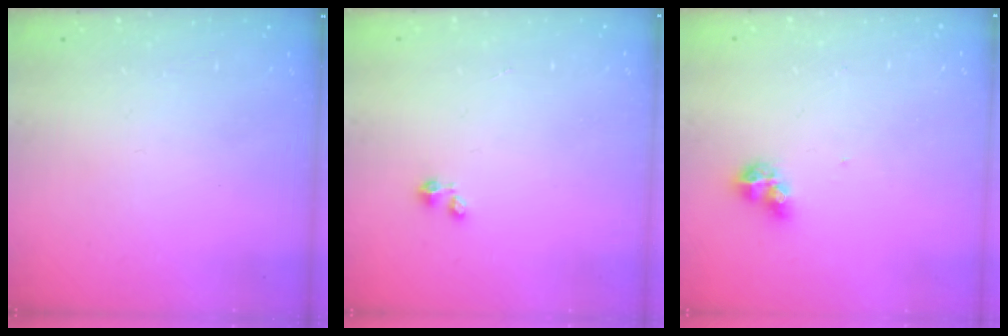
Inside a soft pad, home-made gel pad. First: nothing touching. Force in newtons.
{"total": 0.0}
{"total": 6.1, "press": 6.1, "slide": 0.7}